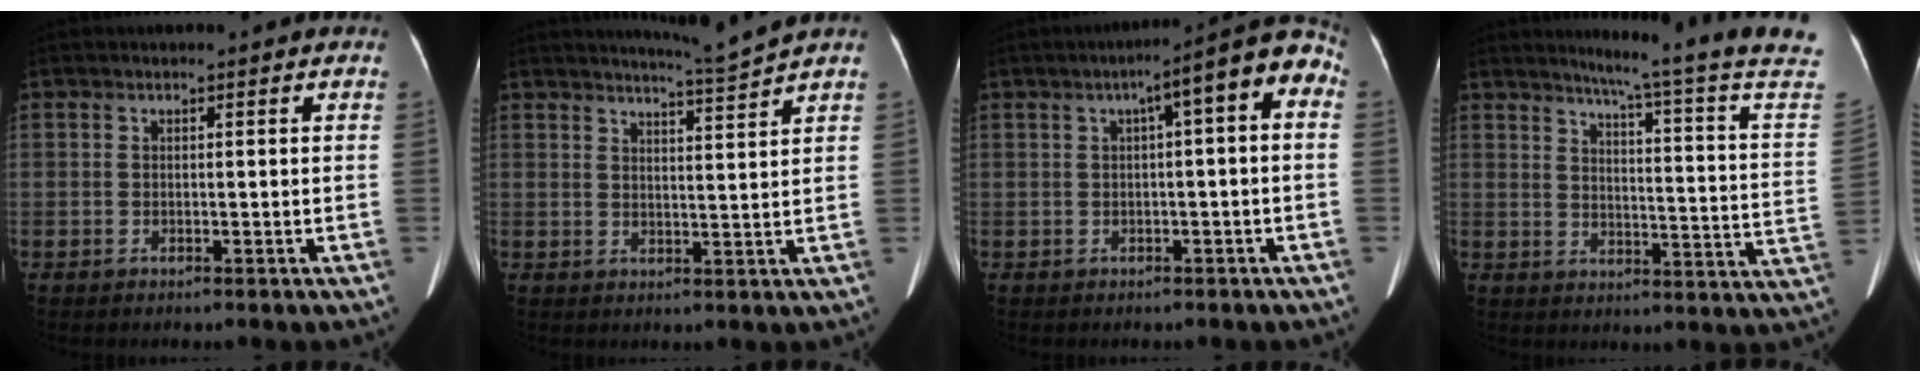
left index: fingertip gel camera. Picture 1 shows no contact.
{"total": 4.7, "force": [4.2, -2.1, 0.4], "torque": [-0.016, -0.023, 0.073]}
{"total": 8.0, "force": [1.8, 1.3, 7.7], "torque": [-0.095, 0.037, 0.012]}
{"total": 18.2, "force": [15.9, -3.3, 8.1], "torque": [-0.121, -0.097, 0.182]}